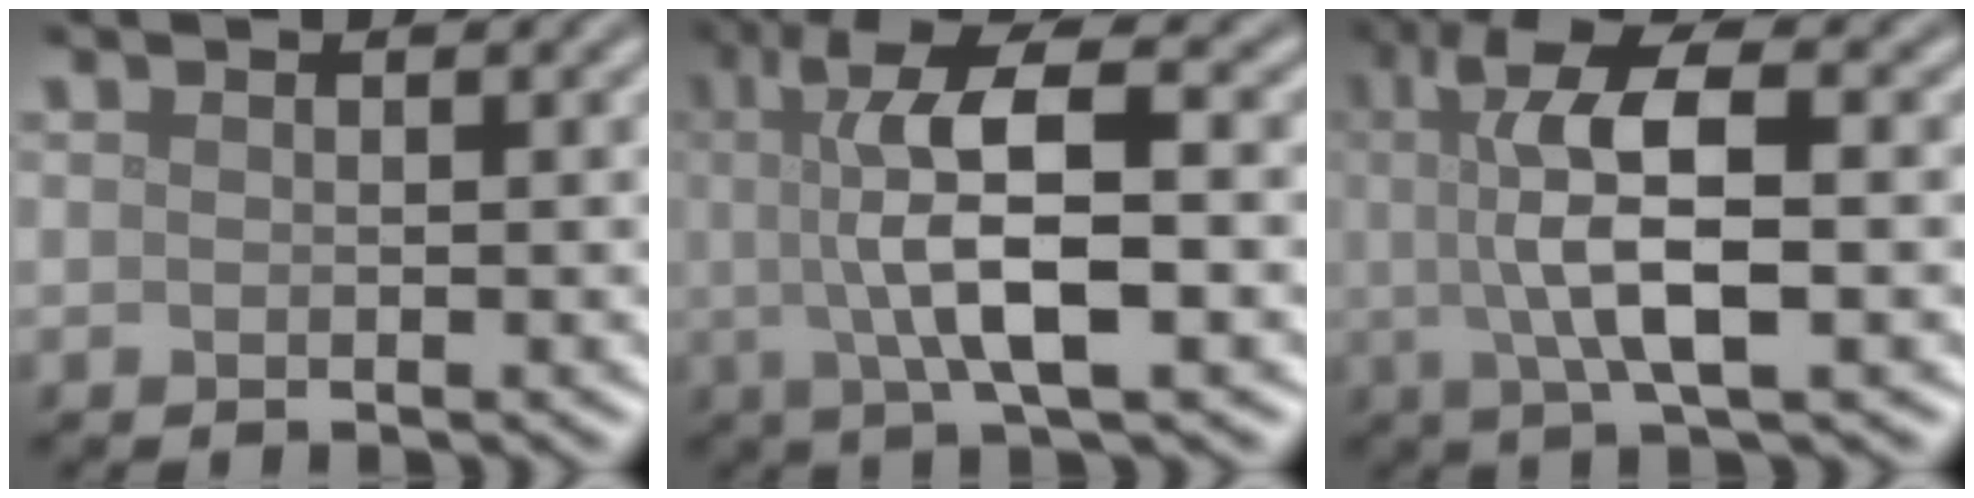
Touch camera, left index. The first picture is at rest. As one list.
[{"total": 9.6, "force": [0.6, 2.9, 9.1], "torque": [-0.146, 0.015, 0.005]}, {"total": 8.8, "force": [0.7, 2.8, 8.3], "torque": [-0.141, 0.012, 0.007]}]